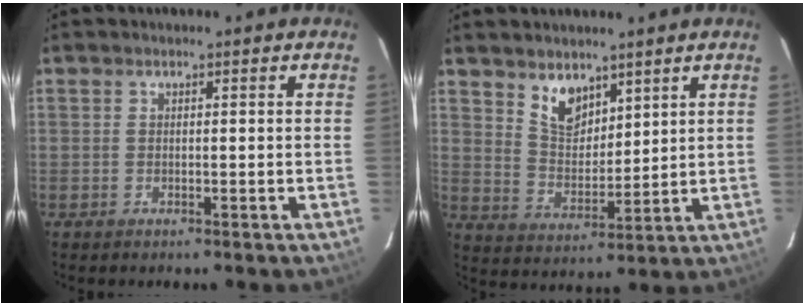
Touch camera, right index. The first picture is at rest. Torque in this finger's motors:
{"motor_torque": [0.11, 0.11, 0.07, 0.03]}